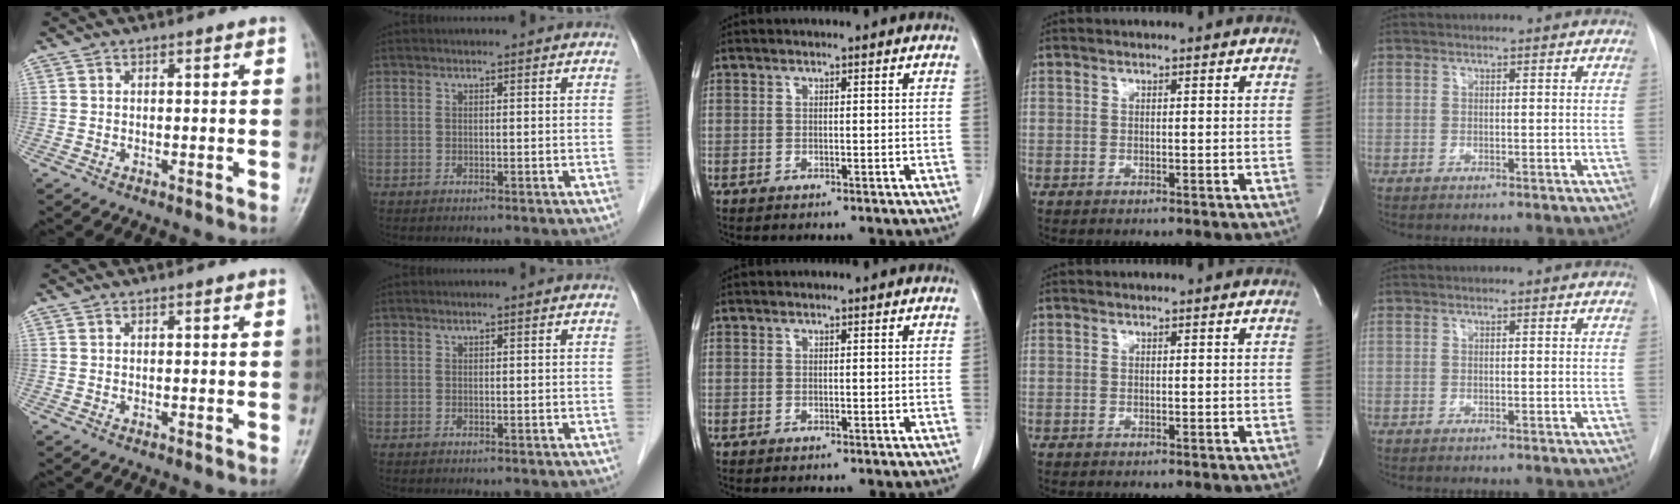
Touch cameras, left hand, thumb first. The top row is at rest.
{}